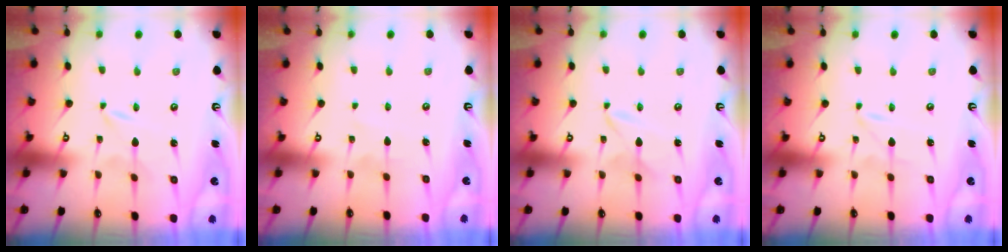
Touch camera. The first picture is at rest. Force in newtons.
{"total": 4.2, "press": 4.2, "slide": 0.5}
{"total": 3.2, "press": 3.2, "slide": 0.3}
{"total": 1.5, "press": 1.5, "slide": 0.2}